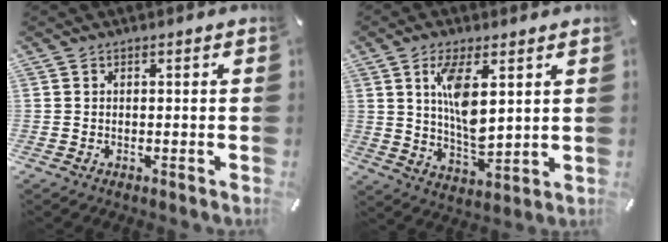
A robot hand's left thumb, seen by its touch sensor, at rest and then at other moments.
{"total": 10.2, "force": [3.9, 4.2, 8.4], "torque": [-0.169, -0.020, 0.062]}